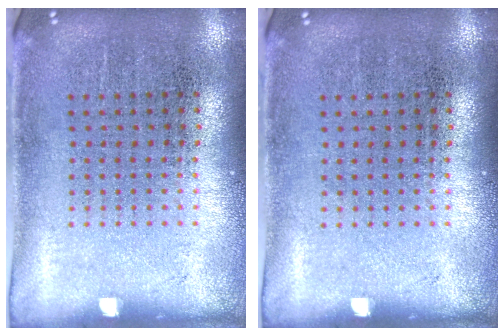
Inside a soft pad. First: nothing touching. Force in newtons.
{"total": 0.0}